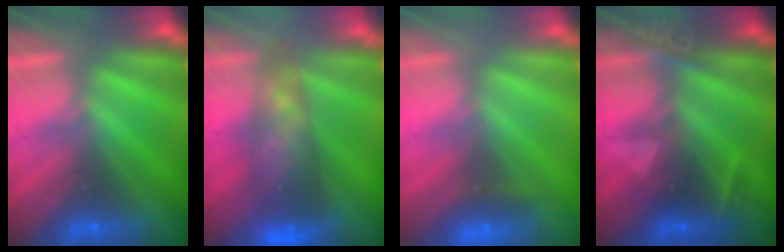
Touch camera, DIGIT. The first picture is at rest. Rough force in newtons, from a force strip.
{"total": 8.2}
{"total": 2.3}
{"total": 2.5}